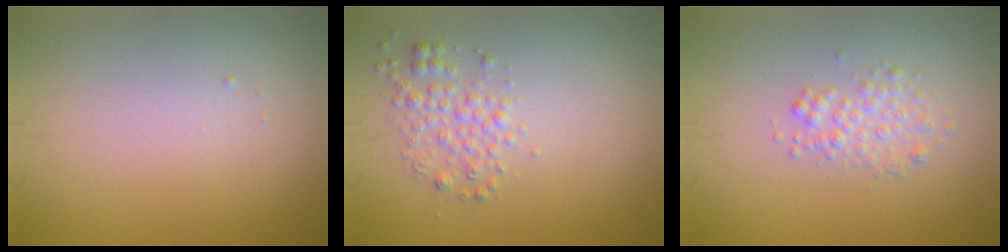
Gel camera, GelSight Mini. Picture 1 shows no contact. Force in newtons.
{"total": 2.2, "press": 2.2, "slide": 0.1}
{"total": 1.7, "press": 1.7, "slide": 0.1}